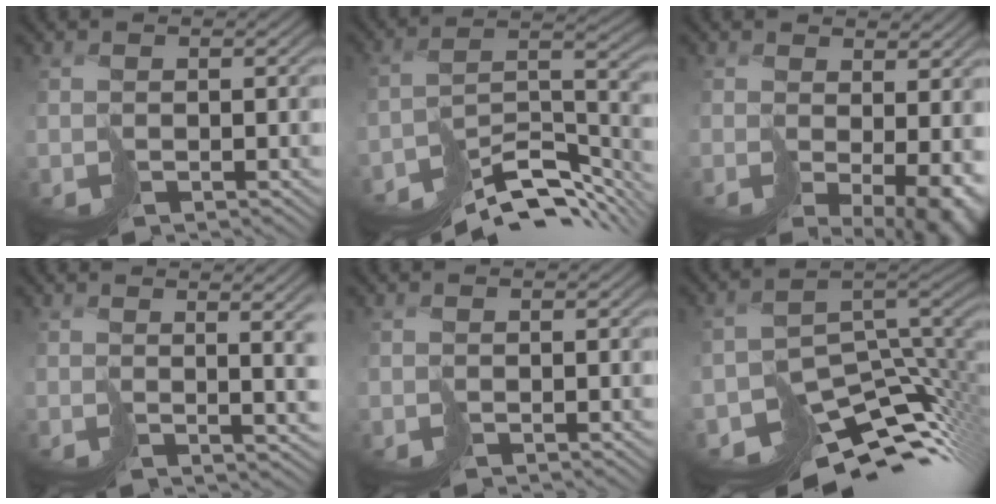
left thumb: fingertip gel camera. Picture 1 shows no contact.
{"total": 11.6, "force": [-9.6, 3.0, 5.9], "torque": [-0.102, -0.008, -0.145]}
{"total": 7.2, "force": [-1.1, 3.2, 6.3], "torque": [-0.111, -0.031, 0.006]}
{"total": 6.6, "force": [2.1, 1.5, 6.0], "torque": [-0.068, 0.008, 0.042]}
{"total": 0.0}
{"total": 10.8, "force": [-6.6, 4.9, 7.0], "torque": [-0.141, -0.039, -0.075]}